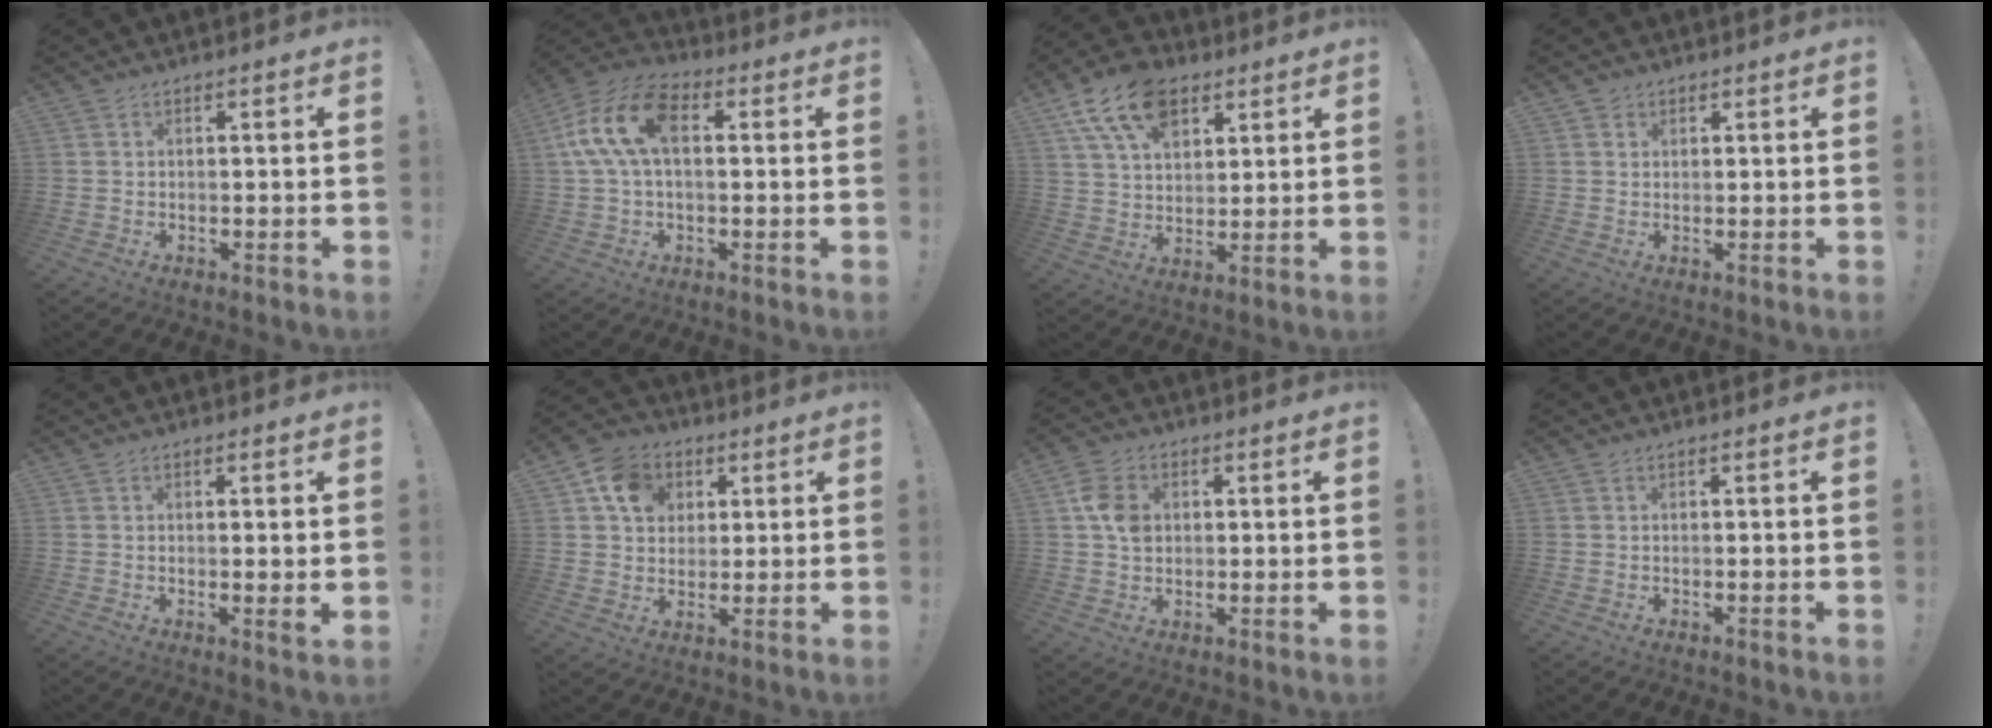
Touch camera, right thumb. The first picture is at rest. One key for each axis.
{"total": 14.5, "fx": 3.0, "fy": 8.3, "fz": 11.5, "tx": -0.223, "ty": 0.009, "tz": 0.056}
{"total": 15.5, "fx": 8.2, "fy": 9.7, "fz": 8.9, "tx": -0.152, "ty": -0.030, "tz": 0.155}
{"total": 1.8, "fx": 1.0, "fy": 1.5, "fz": 0.1, "tx": 0.004, "ty": -0.002, "tz": 0.018}
{"total": 2.5, "fx": 0.5, "fy": -0.3, "fz": 2.5, "tx": -0.028, "ty": -0.011, "tz": 0.006}
{"total": 11.3, "fx": 4.0, "fy": 9.5, "fz": 4.6, "tx": -0.067, "ty": -0.008, "tz": 0.081}
{"total": 8.0, "fx": 1.3, "fy": 6.1, "fz": 5.1, "tx": -0.079, "ty": 0.003, "tz": 0.025}
{"total": 0.0}